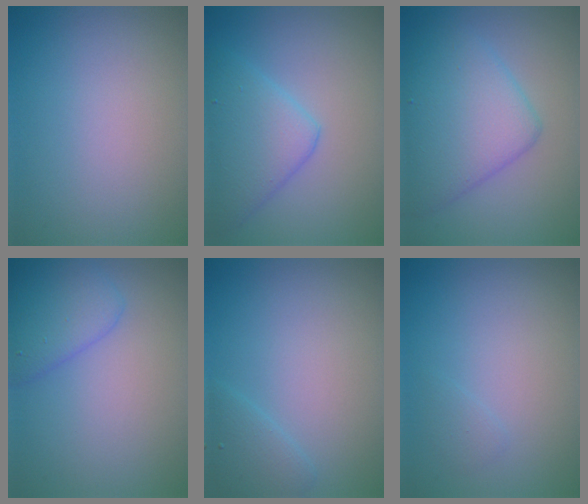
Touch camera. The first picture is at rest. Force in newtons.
{"total": 5.0, "press": 5.0, "slide": 0.2}
{"total": 6.7, "press": 6.7, "slide": 0.2}
{"total": 3.3, "press": 3.3, "slide": 0.1}
{"total": 1.6, "press": 1.6, "slide": 0.1}
{"total": 0.7, "press": 0.7, "slide": 0.0}